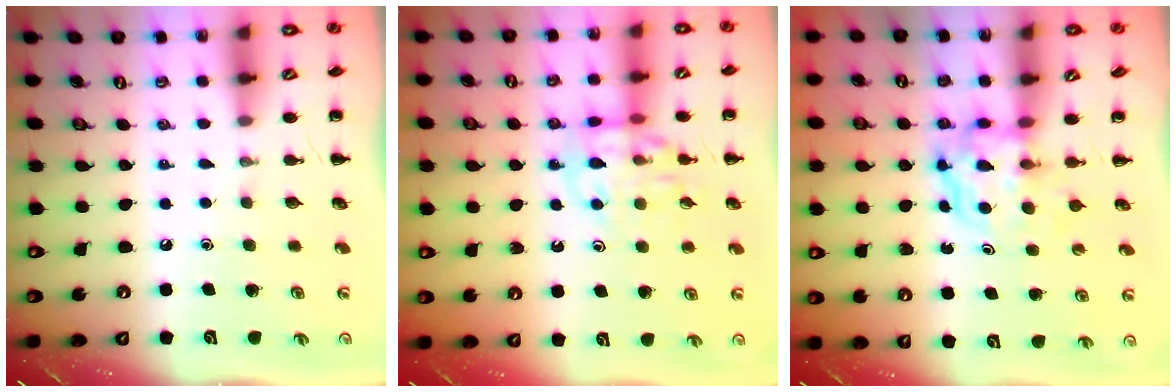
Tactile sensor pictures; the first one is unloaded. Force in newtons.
{"total": 11.6, "press": 11.5, "slide": 1.5}
{"total": 4.0, "press": 3.9, "slide": 0.4}